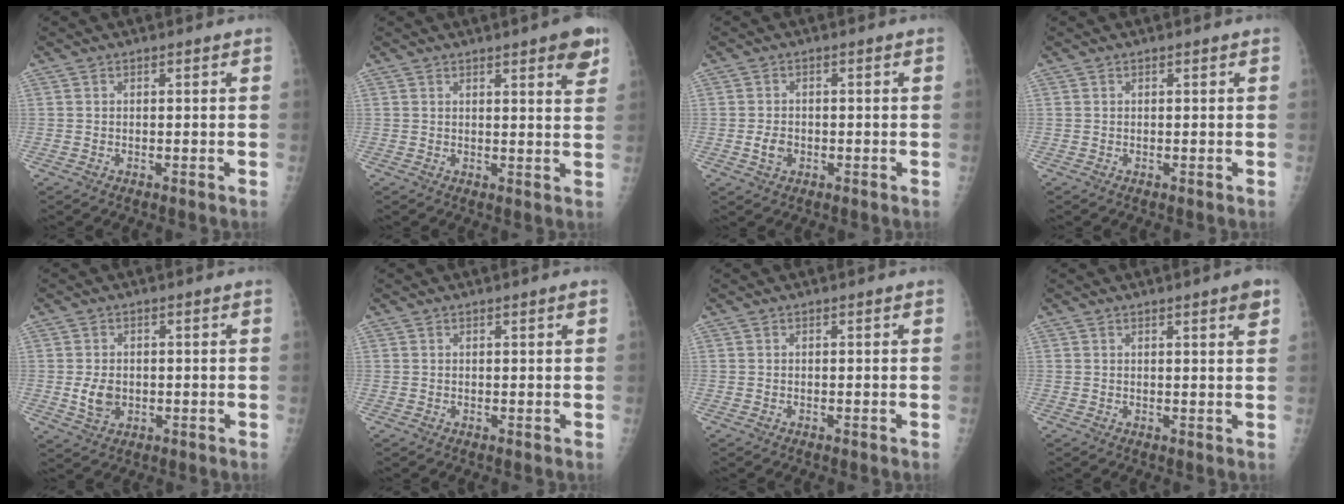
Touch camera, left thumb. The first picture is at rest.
{"total": 6.1, "force": [3.5, 1.2, 4.8], "torque": [-0.051, -0.016, 0.041]}
{"total": 2.7, "force": [-1.0, 2.1, 1.4], "torque": [-0.022, 0.004, -0.015]}
{"total": 0.0}
{"total": 4.3, "force": [-0.6, 3.3, 2.7], "torque": [-0.040, -0.005, -0.003]}
{"total": 1.0, "force": [0.5, 0.0, 0.8], "torque": [-0.013, -0.001, 0.007]}
{"total": 0.0}
{"total": 3.1, "force": [1.8, 0.3, 2.5], "torque": [-0.031, -0.009, 0.022]}